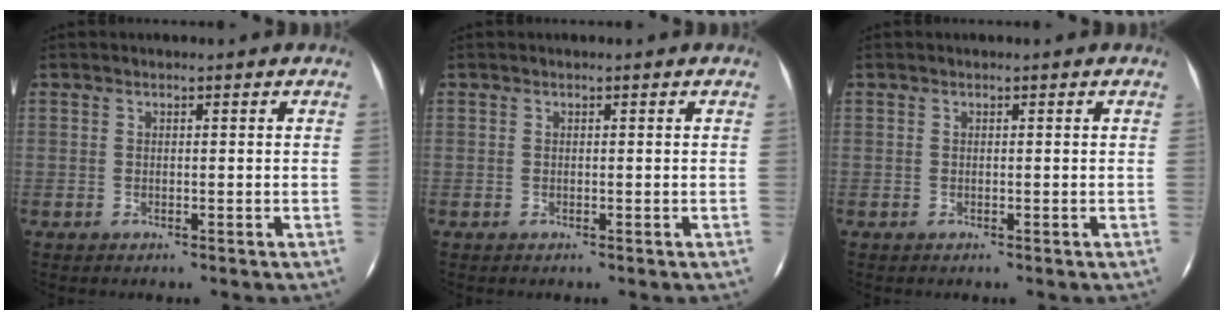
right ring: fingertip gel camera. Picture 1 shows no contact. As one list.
[{"total": 0.0}, {"total": 0.0}]